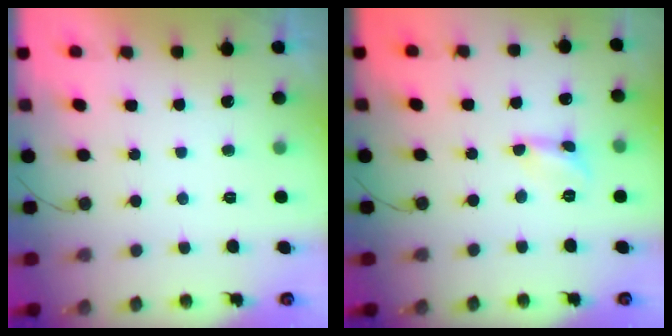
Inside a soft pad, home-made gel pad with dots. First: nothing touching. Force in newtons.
{"total": 2.3, "press": 2.3, "slide": 0.2}